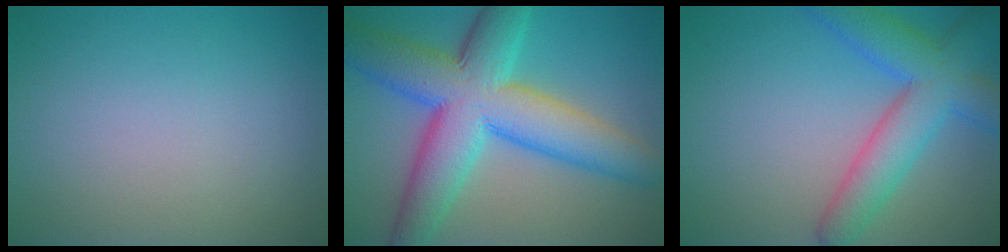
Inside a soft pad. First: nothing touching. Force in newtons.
{"total": 11.9, "press": 11.9, "slide": 0.1}
{"total": 6.8, "press": 6.8, "slide": 0.3}